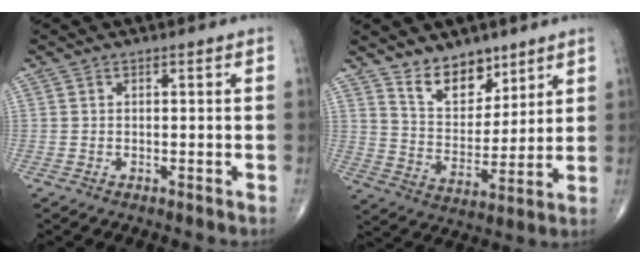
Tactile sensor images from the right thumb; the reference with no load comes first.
{"total": 10.4, "force": [7.6, 5.6, 4.3], "torque": [-0.041, -0.061, 0.144]}